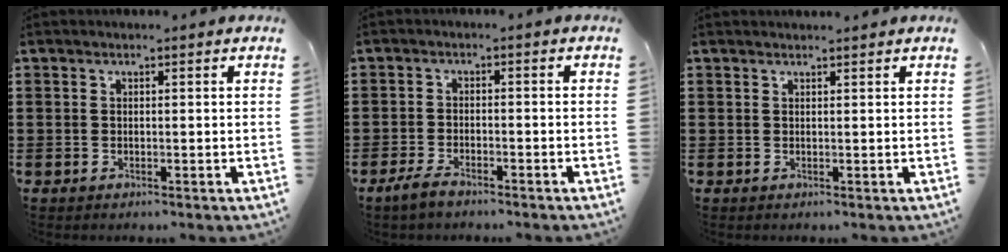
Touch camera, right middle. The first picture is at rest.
{"total": 2.5, "force": [-2.0, 0.7, 1.3], "torque": [-0.030, 0.004, -0.042]}
{"total": 1.0, "force": [1.0, -0.1, 0.1], "torque": [-0.003, -0.001, 0.018]}